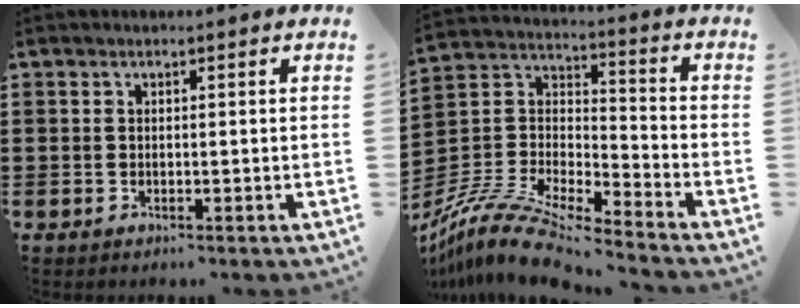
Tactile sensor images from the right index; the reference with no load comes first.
{"total": 11.2, "force": [-10.2, 2.1, 4.2], "torque": [-0.099, 0.014, -0.208]}